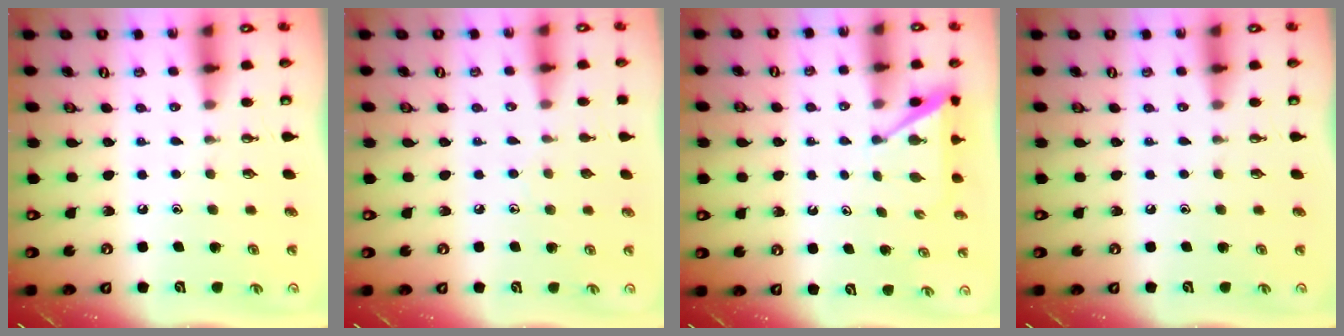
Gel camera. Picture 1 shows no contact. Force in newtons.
{"total": 4.7, "press": 4.7, "slide": 0.5}
{"total": 4.7, "press": 4.7, "slide": 0.5}
{"total": 0.0}